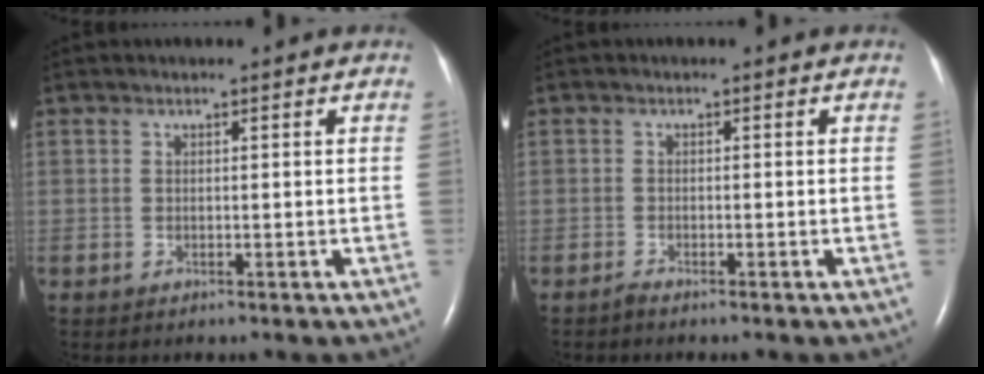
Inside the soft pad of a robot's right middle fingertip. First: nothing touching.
{"total": 0.8, "force": [-0.7, -0.1, 0.3], "torque": [-0.012, -0.003, -0.015]}